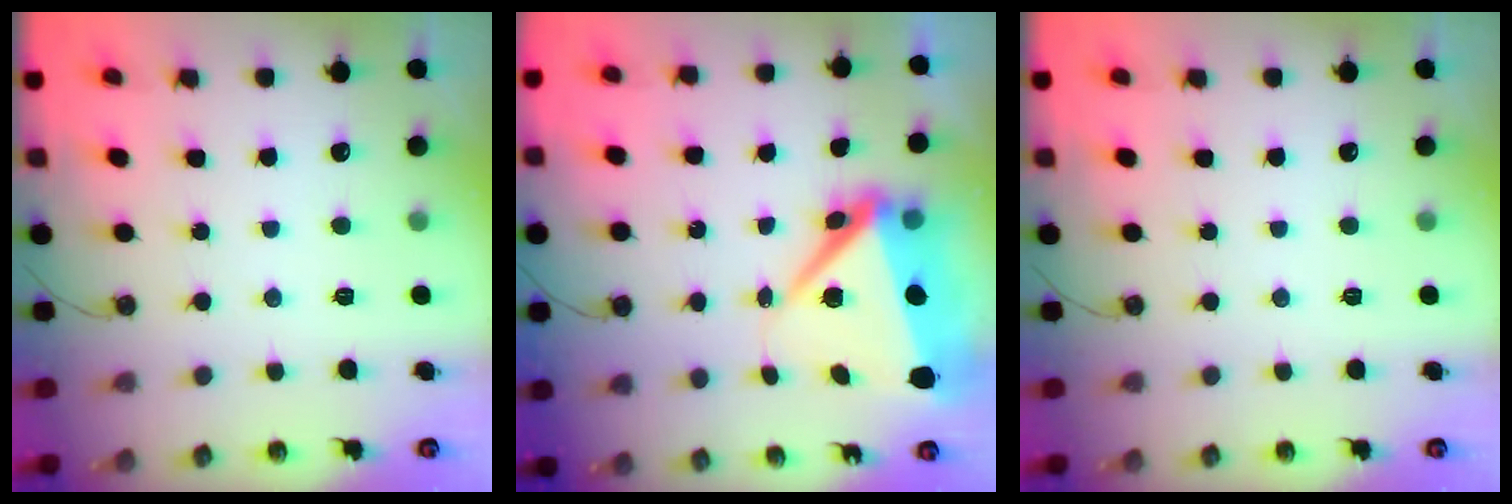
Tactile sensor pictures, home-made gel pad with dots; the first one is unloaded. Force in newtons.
{"total": 10.8, "press": 10.7, "slide": 1.2}
{"total": 0.0}